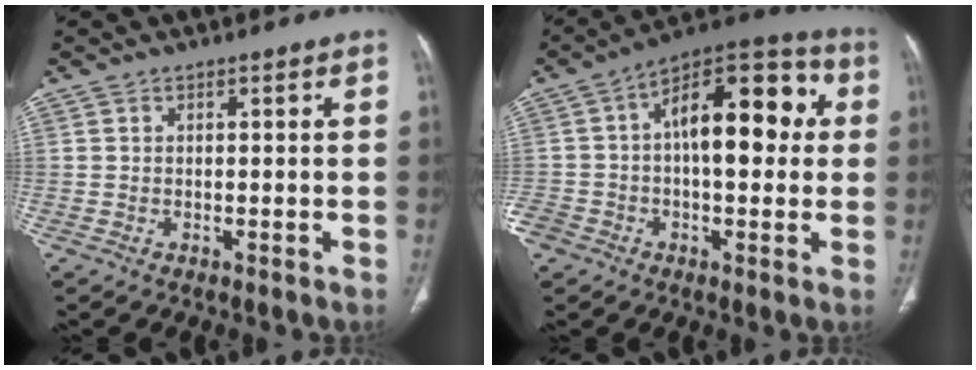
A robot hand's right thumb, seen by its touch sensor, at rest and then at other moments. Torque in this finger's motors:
{"motor_torque": [0.40, 1.98, 2.02, 0.75, 0.57]}